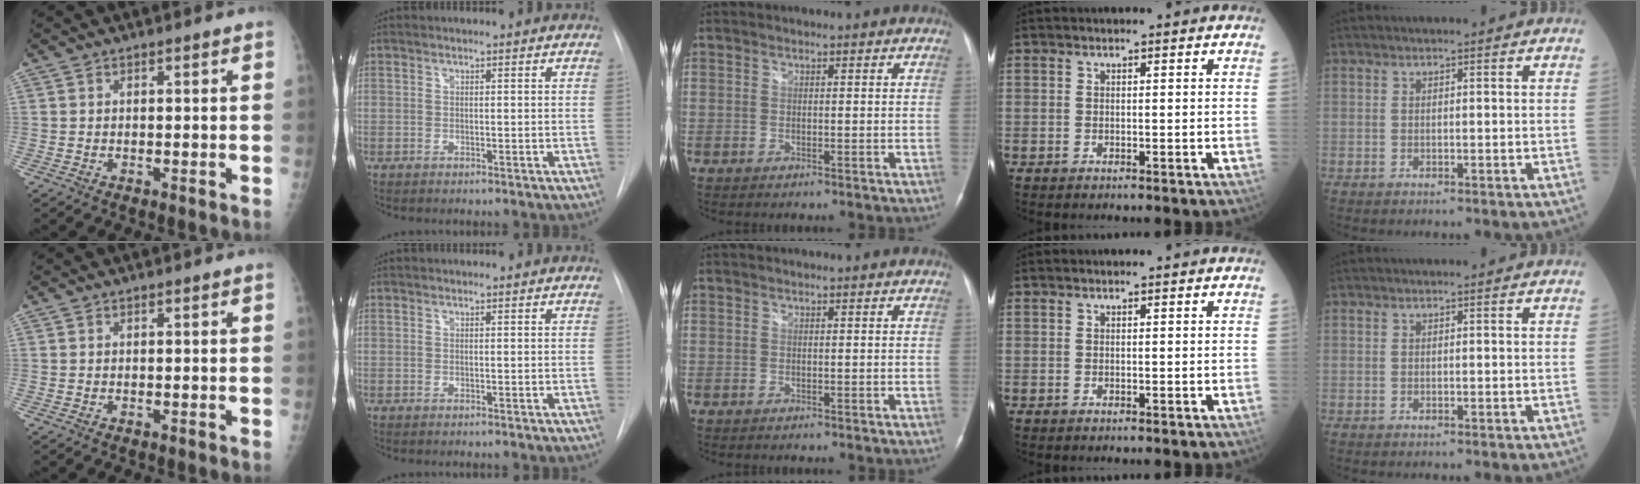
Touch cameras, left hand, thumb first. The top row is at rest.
{}